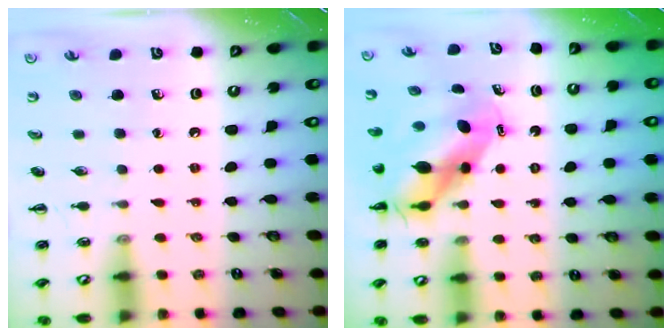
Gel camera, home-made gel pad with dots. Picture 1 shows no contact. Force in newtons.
{"total": 7.3, "press": 7.0, "slide": 1.9}